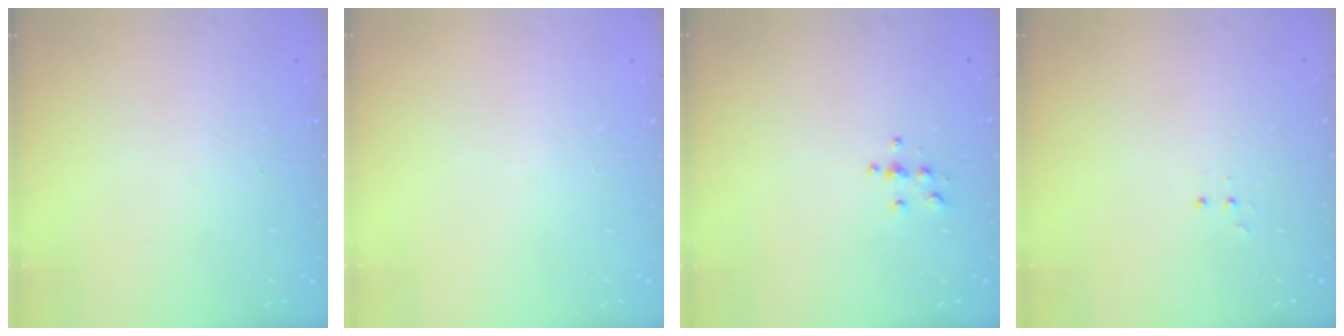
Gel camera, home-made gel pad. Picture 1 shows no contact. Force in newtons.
{"total": 0.0}
{"total": 3.8, "press": 3.8, "slide": 0.4}
{"total": 3.4, "press": 3.3, "slide": 0.7}